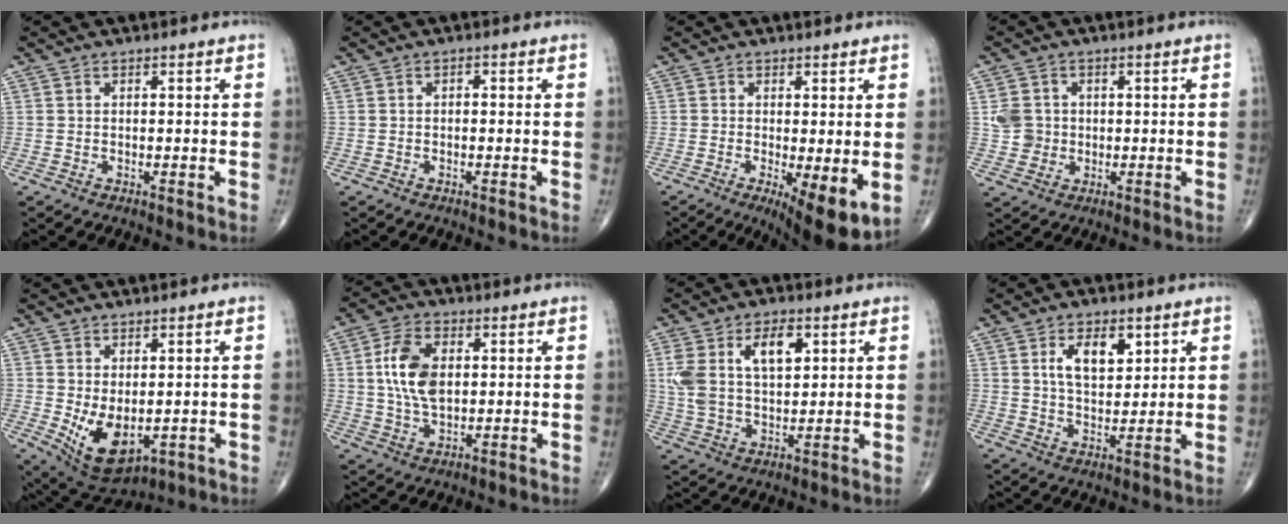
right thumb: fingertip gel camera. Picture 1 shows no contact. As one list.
[{"total": 0.7, "force": [-0.1, 0.5, 0.6], "torque": [-0.001, 0.003, -0.006]}, {"total": 9.4, "force": [-2.2, 2.8, 8.8], "torque": [-0.127, -0.023, -0.028]}, {"total": 4.6, "force": [0.3, 4.3, 1.6], "torque": [-0.009, 0.005, 0.007]}, {"total": 9.5, "force": [-1.2, 5.4, 7.8], "torque": [-0.119, -0.011, 0.004]}, {"total": 9.7, "force": [1.4, 5.6, 7.8], "torque": [-0.148, -0.001, 0.028]}, {"total": 11.9, "force": [4.0, 6.4, 9.2], "torque": [-0.170, -0.003, 0.080]}, {"total": 7.8, "force": [3.1, 4.2, 5.8], "torque": [-0.080, -0.018, 0.058]}]